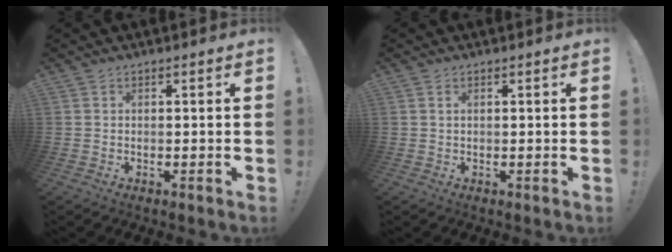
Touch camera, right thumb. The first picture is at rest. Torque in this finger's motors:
{"motor_torque": [-0.39, 0.22, 0.05, -0.03, -0.01]}